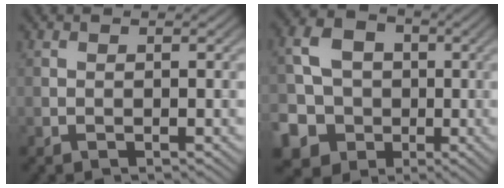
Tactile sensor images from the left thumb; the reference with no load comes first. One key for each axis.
{"total": 11.3, "fx": -2.0, "fy": 10.4, "fz": 3.7, "tx": -0.139, "ty": -0.013, "tz": -0.054}